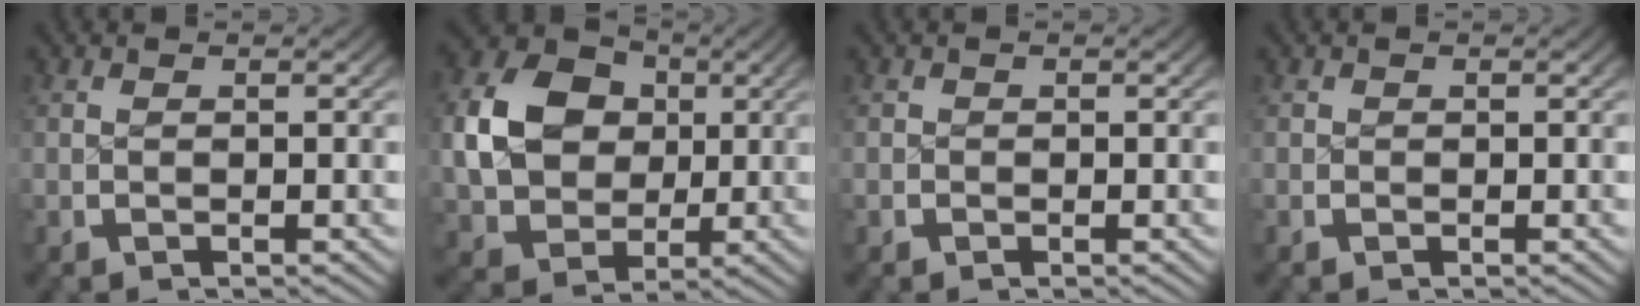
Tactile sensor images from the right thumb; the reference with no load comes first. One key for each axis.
{"total": 12.1, "fx": 1.8, "fy": 10.0, "fz": 6.5, "tx": -0.146, "ty": -0.027, "tz": 0.040}
{"total": 1.0, "fx": 0.1, "fy": 0.6, "fz": -0.8, "tx": 0.016, "ty": -0.001, "tz": -0.001}
{"total": 0.6, "fx": 0.0, "fy": 0.3, "fz": -0.5, "tx": 0.011, "ty": 0.000, "tz": -0.001}